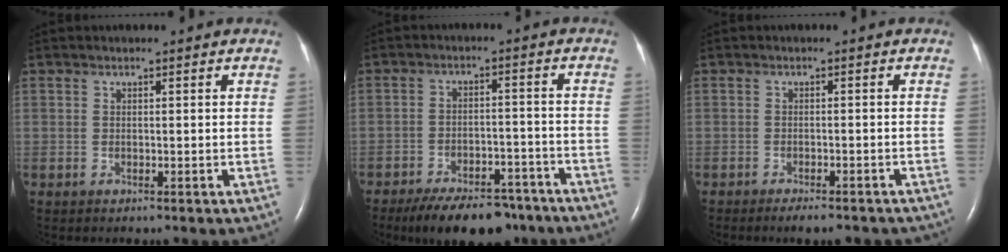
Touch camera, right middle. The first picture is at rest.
{"total": 12.3, "force": [-9.8, 5.0, 5.6], "torque": [-0.074, 0.007, -0.146]}
{"total": 7.1, "force": [-6.1, 1.8, 3.2], "torque": [-0.029, 0.000, -0.074]}